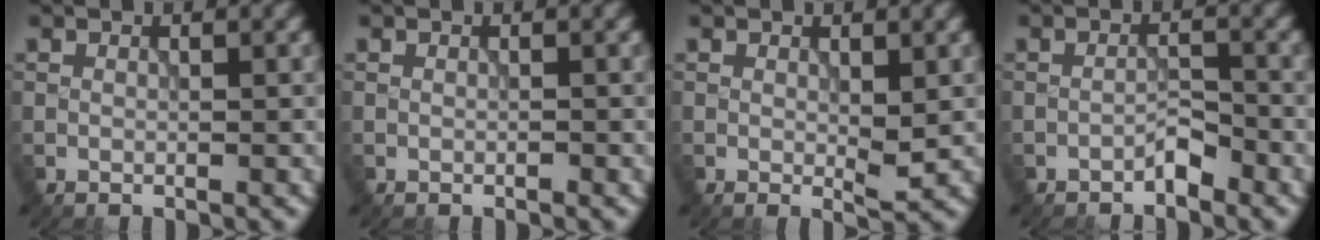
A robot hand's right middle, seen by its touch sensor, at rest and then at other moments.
{"total": 0.0}
{"total": 1.5, "force": [0.2, 0.4, 1.4], "torque": [-0.019, -0.006, 0.003]}
{"total": 1.5, "force": [-1.3, 0.4, 0.7], "torque": [-0.009, 0.007, -0.024]}